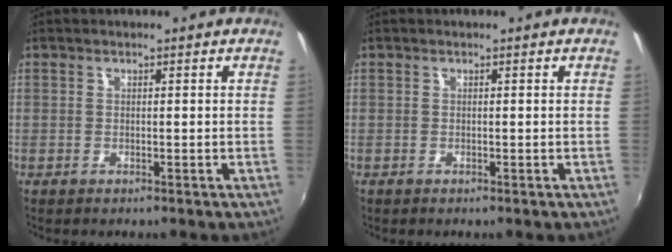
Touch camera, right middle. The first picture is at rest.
{"total": 0.0}